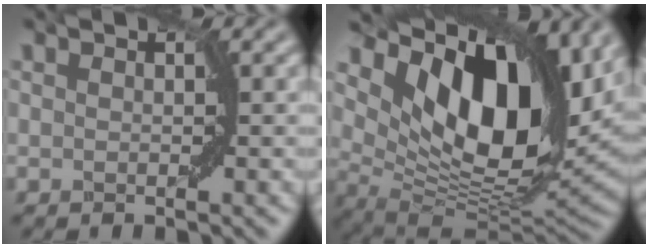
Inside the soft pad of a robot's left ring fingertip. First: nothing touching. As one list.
[{"total": 15.7, "force": [6.5, 8.1, 11.7], "torque": [-0.186, 0.008, 0.108]}]